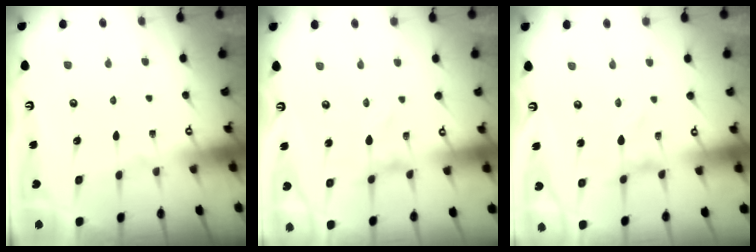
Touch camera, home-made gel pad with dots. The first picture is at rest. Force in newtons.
{"total": 0.0}
{"total": 0.0}